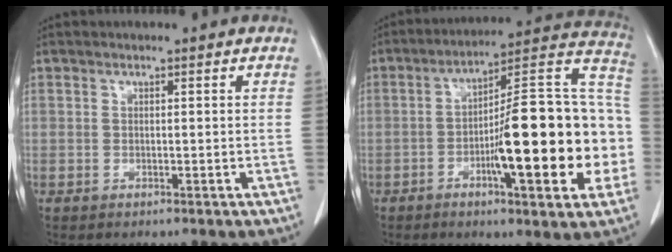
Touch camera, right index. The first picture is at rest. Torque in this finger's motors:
{"motor_torque": [1.36, -0.78, 1.06, 0.21]}